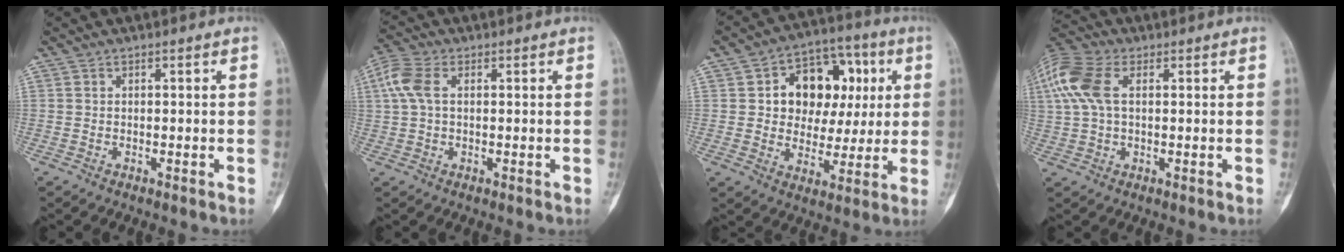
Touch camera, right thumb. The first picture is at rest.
{"total": 6.3, "force": [1.5, 3.7, 4.9], "torque": [-0.131, 0.018, 0.029]}
{"total": 15.7, "force": [3.3, 11.6, 10.0], "torque": [-0.085, 0.018, 0.051]}
{"total": 12.5, "force": [3.3, 7.3, 9.5], "torque": [-0.236, 0.023, 0.062]}